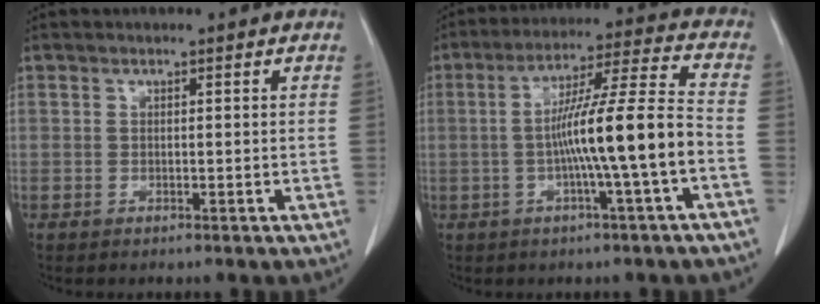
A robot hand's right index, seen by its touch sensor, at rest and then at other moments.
{"total": 12.5, "force": [-2.7, -1.0, 12.2], "torque": [-0.213, 0.013, -0.049]}